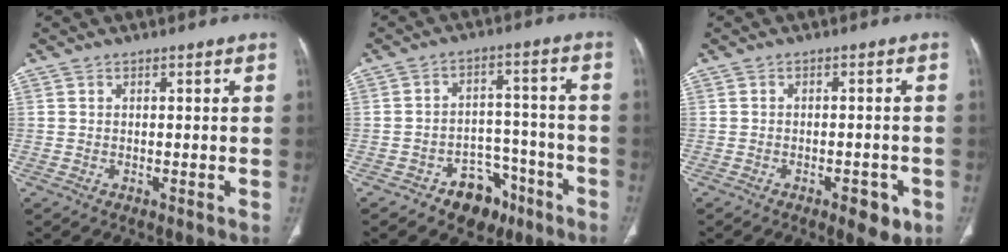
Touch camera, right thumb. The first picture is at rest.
{"total": 9.3, "force": [-5.8, 6.3, 3.7], "torque": [-0.012, 0.058, -0.081]}
{"total": 5.1, "force": [-2.5, 2.2, 3.9], "torque": [-0.038, 0.005, -0.028]}